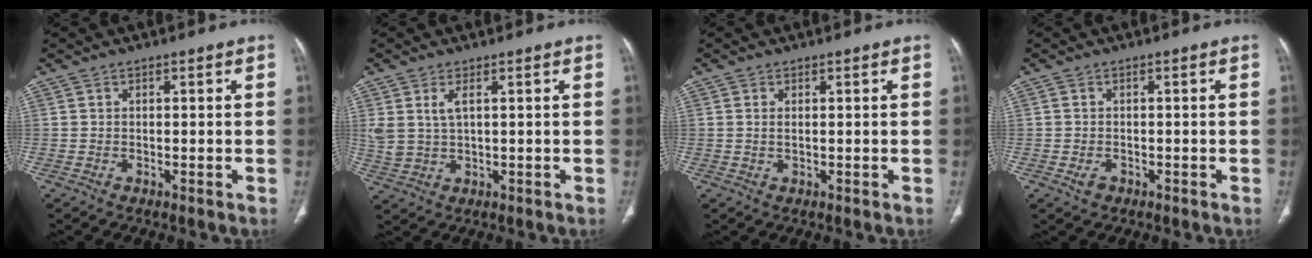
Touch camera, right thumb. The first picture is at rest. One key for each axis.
{"total": 4.3, "fx": 1.6, "fy": 2.0, "fz": 3.5, "tx": -0.086, "ty": -0.004, "tz": 0.041}
{"total": 0.9, "fx": 0.2, "fy": 0.4, "fz": 0.8, "tx": -0.021, "ty": 0.000, "tz": 0.006}
{"total": 1.9, "fx": -0.8, "fy": 1.4, "fz": 0.9, "tx": -0.014, "ty": 0.005, "tz": -0.009}